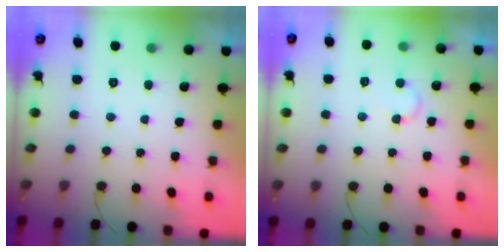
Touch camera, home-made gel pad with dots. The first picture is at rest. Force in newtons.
{"total": 4.3, "press": 4.2, "slide": 0.4}